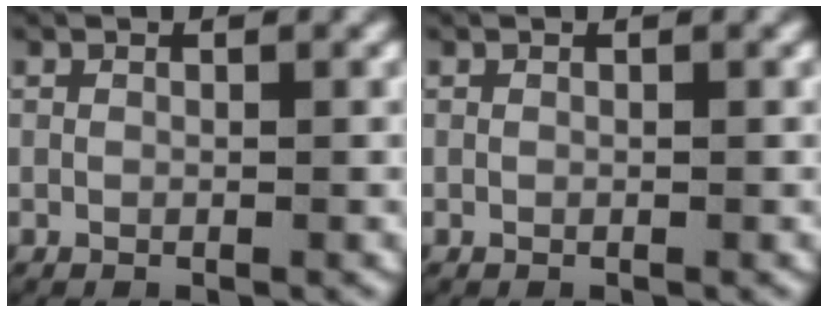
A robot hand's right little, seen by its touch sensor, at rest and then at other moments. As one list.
[{"total": 0.0}]